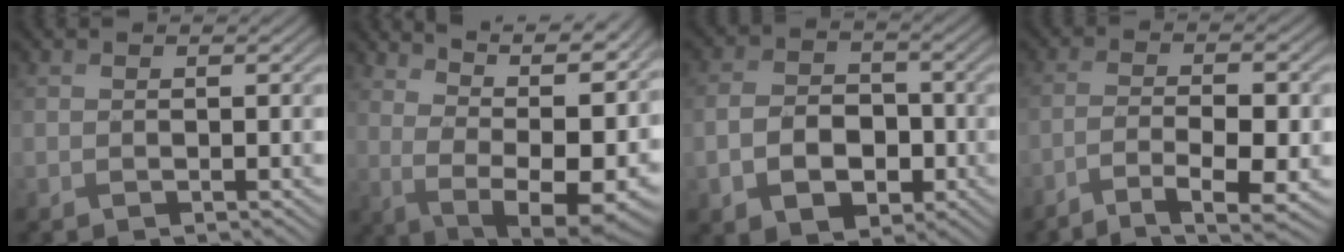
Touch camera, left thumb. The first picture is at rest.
{"total": 15.6, "force": [7.6, 6.3, 12.0], "torque": [-0.178, 0.016, 0.125]}
{"total": 6.8, "force": [-2.6, 4.7, 4.1], "torque": [-0.079, -0.009, -0.052]}
{"total": 6.7, "force": [-4.8, 0.6, 4.6], "torque": [-0.062, -0.001, -0.088]}